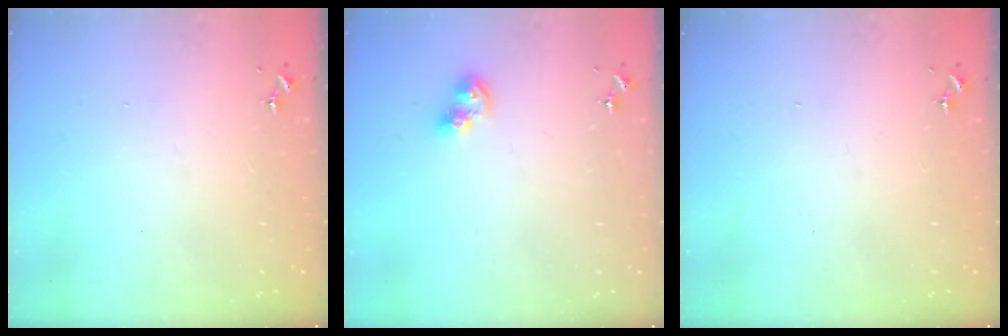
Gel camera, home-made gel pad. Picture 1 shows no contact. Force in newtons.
{"total": 8.4, "press": 8.3, "slide": 1.0}
{"total": 0.0}